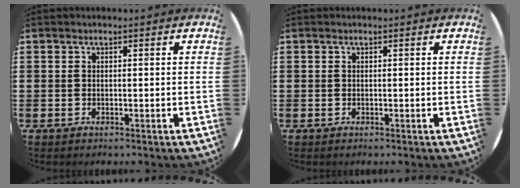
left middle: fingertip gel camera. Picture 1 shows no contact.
{"total": 0.0}